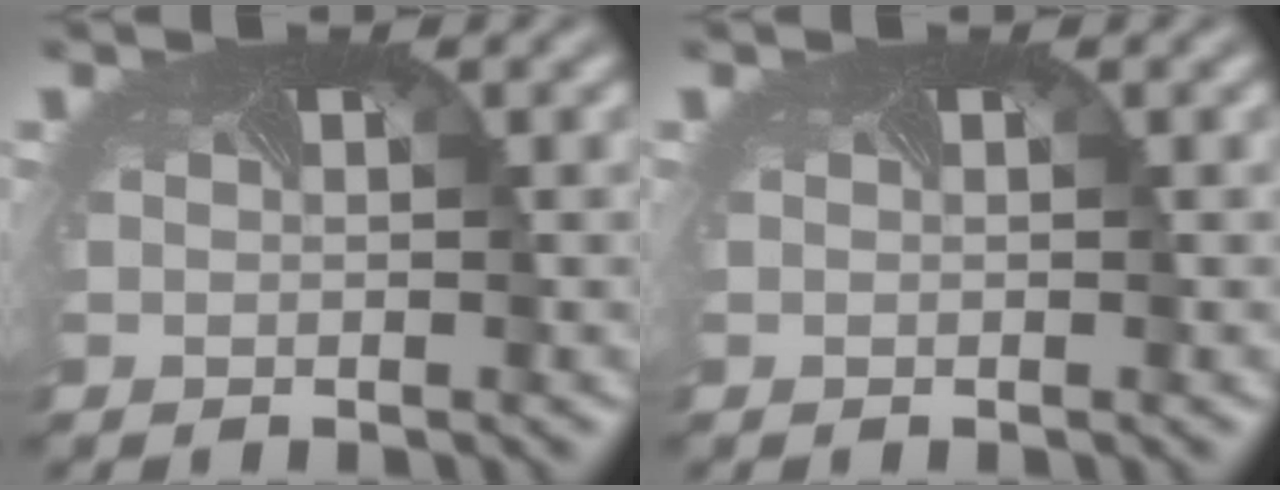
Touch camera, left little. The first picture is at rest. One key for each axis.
{"total": 0.0}